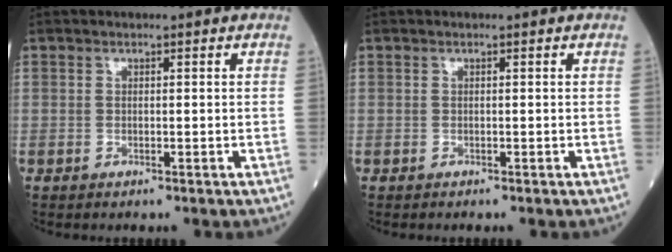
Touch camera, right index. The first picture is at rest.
{"total": 0.0}